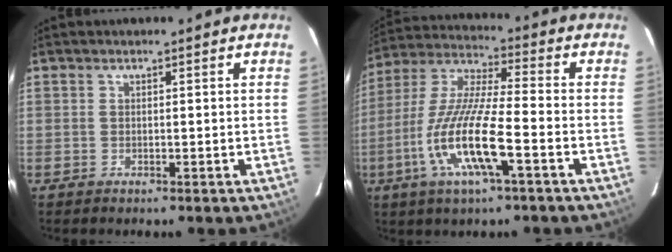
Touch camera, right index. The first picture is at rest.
{"total": 15.4, "force": [-5.9, 2.0, 14.0], "torque": [-0.292, -0.013, -0.119]}